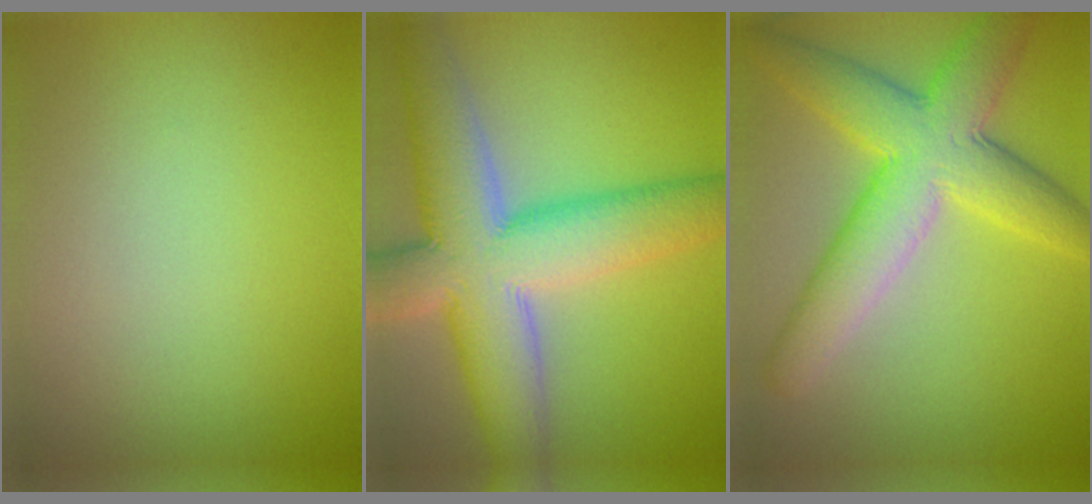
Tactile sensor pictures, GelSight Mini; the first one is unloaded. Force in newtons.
{"total": 12.0, "press": 12.0, "slide": 1.0}
{"total": 8.3, "press": 8.3, "slide": 0.2}